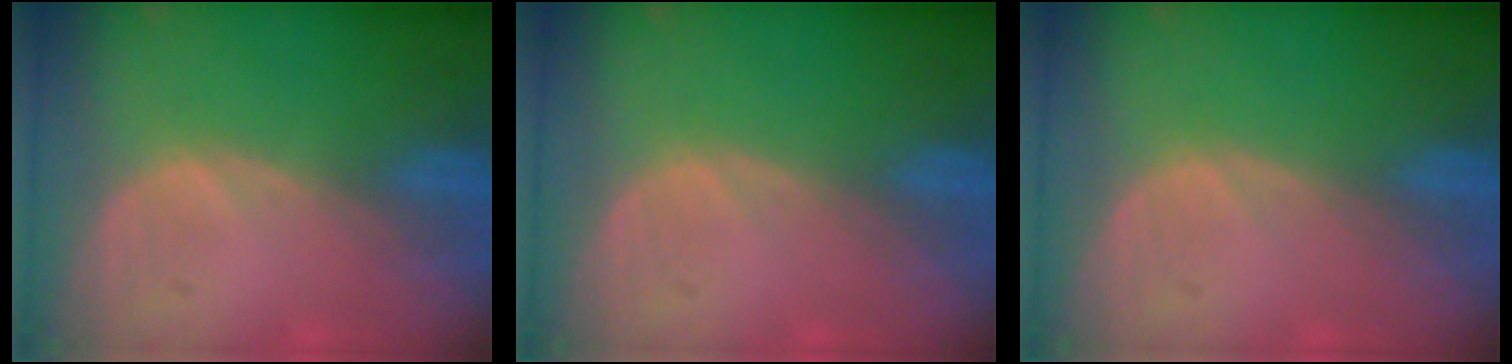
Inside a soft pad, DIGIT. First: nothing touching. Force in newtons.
{"total": 0.0}
{"total": 0.0}